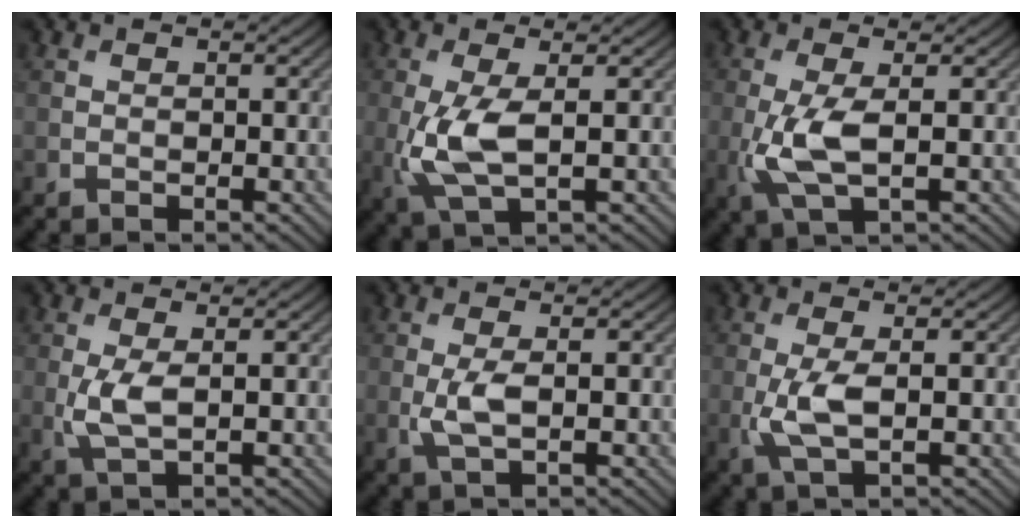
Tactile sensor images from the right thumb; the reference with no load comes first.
{"total": 6.2, "force": [-0.3, 2.2, 5.8], "torque": [-0.146, -0.007, -0.003]}
{"total": 5.6, "force": [-0.5, 1.7, 5.3], "torque": [-0.129, -0.005, -0.012]}
{"total": 3.7, "force": [0.1, 1.2, 3.5], "torque": [-0.088, -0.004, 0.004]}
{"total": 3.3, "force": [-0.2, 0.9, 3.1], "torque": [-0.077, -0.002, -0.005]}
{"total": 4.4, "force": [-0.4, 1.2, 4.2], "torque": [-0.102, -0.003, -0.013]}